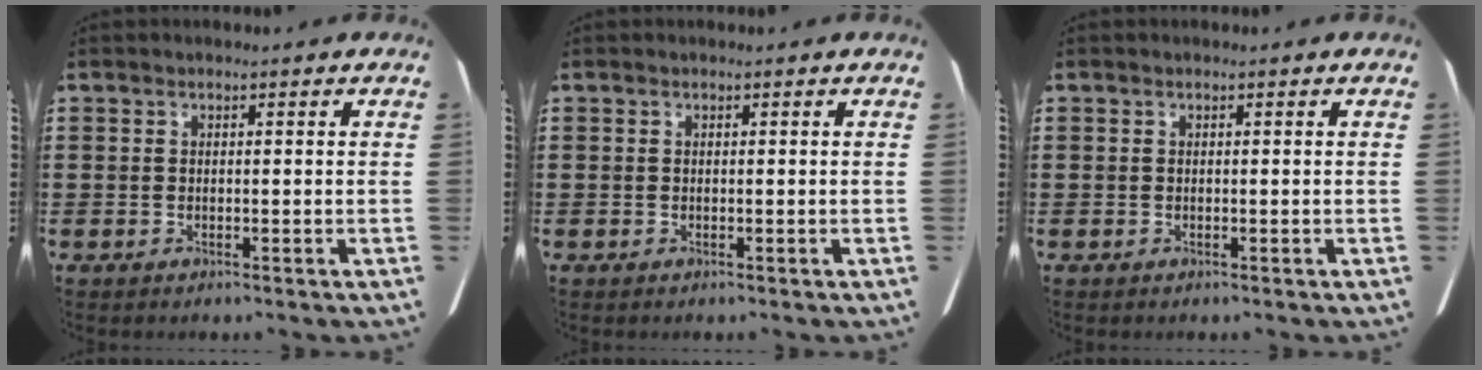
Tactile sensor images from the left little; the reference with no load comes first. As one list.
[{"total": 0.0}, {"total": 0.0}]